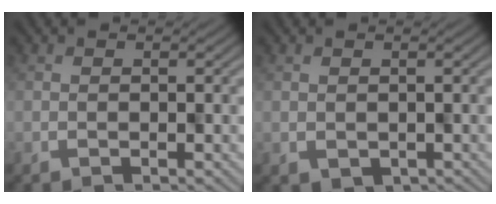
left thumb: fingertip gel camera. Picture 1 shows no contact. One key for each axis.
{"total": 1.6, "fx": -0.3, "fy": 1.4, "fz": 0.7, "tx": -0.009, "ty": -0.005, "tz": 0.004}